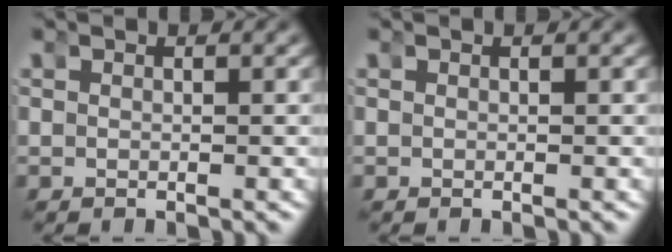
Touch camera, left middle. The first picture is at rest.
{"total": 0.0}